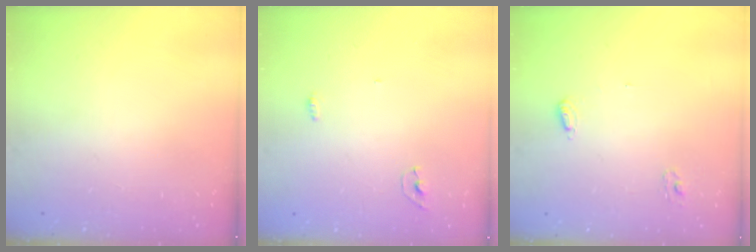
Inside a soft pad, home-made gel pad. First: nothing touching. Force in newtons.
{"total": 5.6, "press": 3.9, "slide": 4.1}
{"total": 4.2, "press": 4.2, "slide": 0.3}